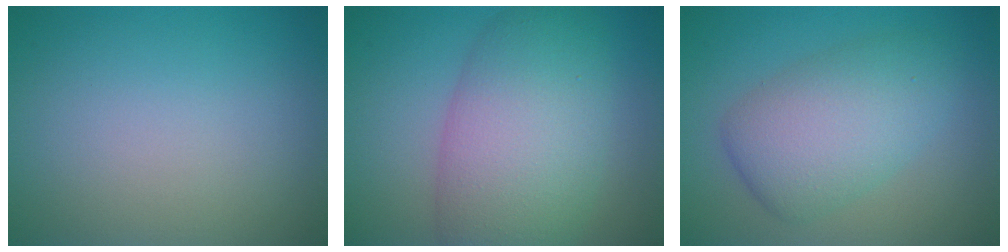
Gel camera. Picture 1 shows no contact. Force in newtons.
{"total": 9.0, "press": 9.0, "slide": 0.4}
{"total": 6.0, "press": 6.0, "slide": 0.1}